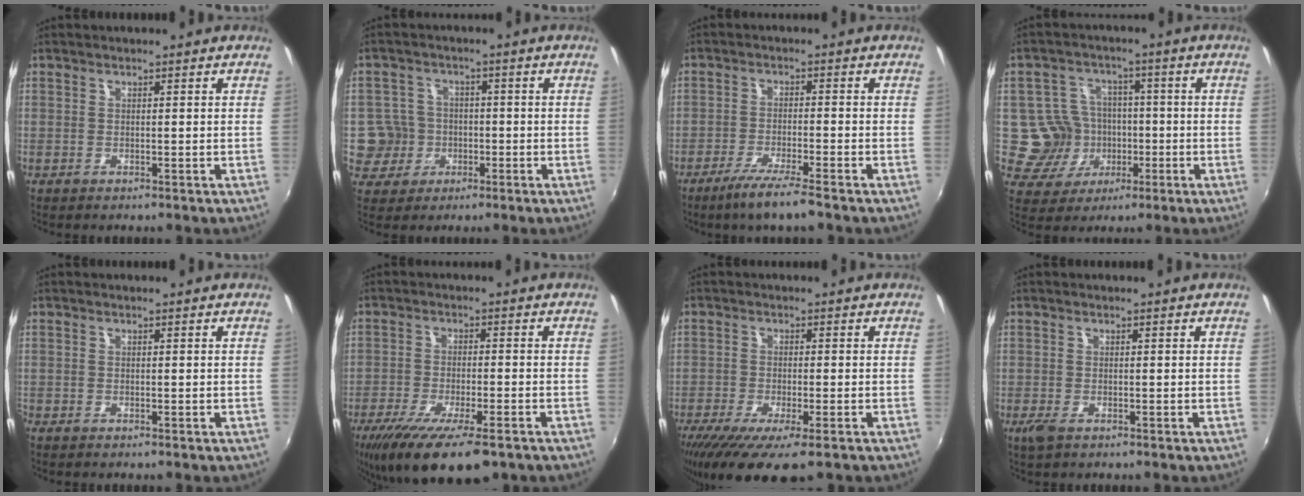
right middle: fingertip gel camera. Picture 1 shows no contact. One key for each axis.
{"total": 6.7, "fx": -1.4, "fy": 6.5, "fz": 0.8, "tx": -0.034, "ty": 0.009, "tz": -0.021}
{"total": 6.9, "fx": -5.2, "fy": 0.0, "fz": 4.5, "tx": -0.103, "ty": -0.015, "tz": -0.093}
{"total": 9.4, "fx": -2.0, "fy": 9.0, "fz": 2.1, "tx": -0.062, "ty": 0.008, "tz": -0.021}
{"total": 0.0}
{"total": 15.0, "fx": -10.2, "fy": 3.9, "fz": 10.4, "tx": -0.208, "ty": -0.055, "tz": -0.166}
{"total": 11.8, "fx": -7.7, "fy": 2.8, "fz": 8.4, "tx": -0.173, "ty": -0.047, "tz": -0.127}
{"total": 2.2, "fx": -1.3, "fy": 0.9, "fz": 1.6, "tx": -0.032, "ty": -0.008, "tz": -0.023}